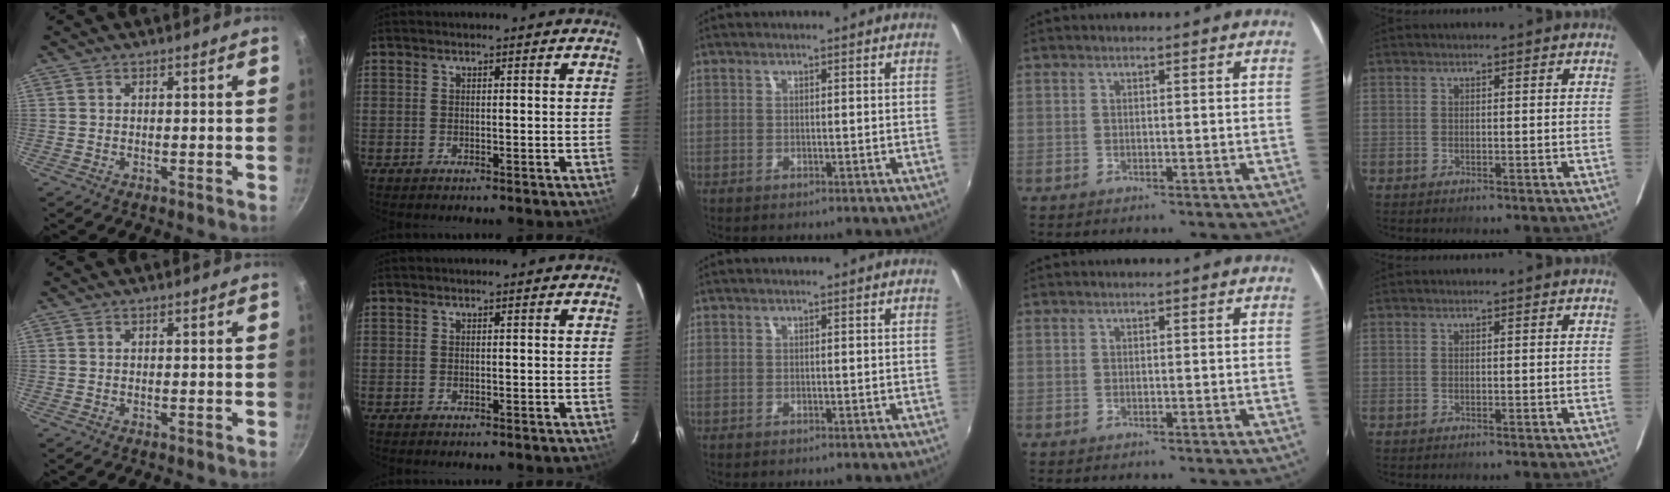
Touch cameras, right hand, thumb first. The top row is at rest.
{}